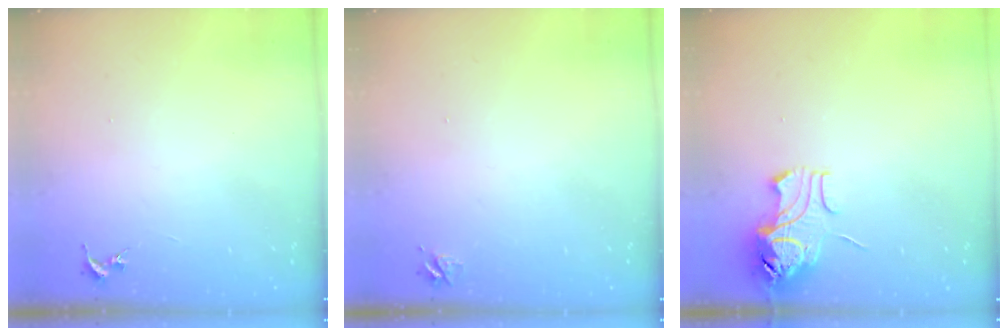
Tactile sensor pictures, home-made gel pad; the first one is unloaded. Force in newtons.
{"total": 3.7, "press": 3.6, "slide": 0.5}
{"total": 10.2, "press": 10.2, "slide": 1.2}